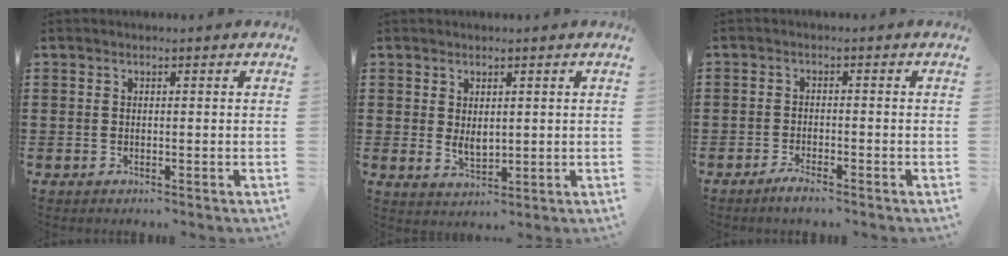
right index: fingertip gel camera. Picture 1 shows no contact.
{"total": 2.6, "force": [0.9, 1.4, 1.9], "torque": [-0.038, 0.003, 0.018]}
{"total": 2.0, "force": [-1.8, 0.1, 0.8], "torque": [-0.016, 0.003, -0.034]}